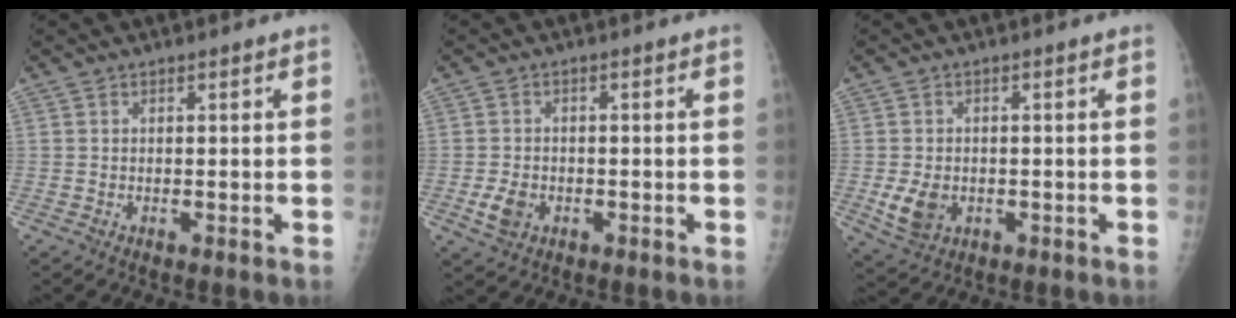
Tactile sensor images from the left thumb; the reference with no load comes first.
{"total": 4.1, "force": [-1.4, 3.0, 2.4], "torque": [-0.040, 0.002, -0.023]}
{"total": 5.7, "force": [-1.2, 4.3, 3.5], "torque": [-0.060, -0.002, -0.012]}